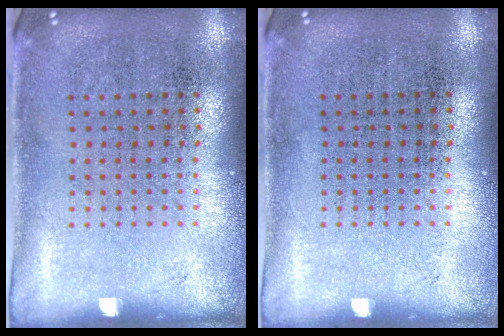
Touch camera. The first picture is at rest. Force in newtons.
{"total": 0.0}